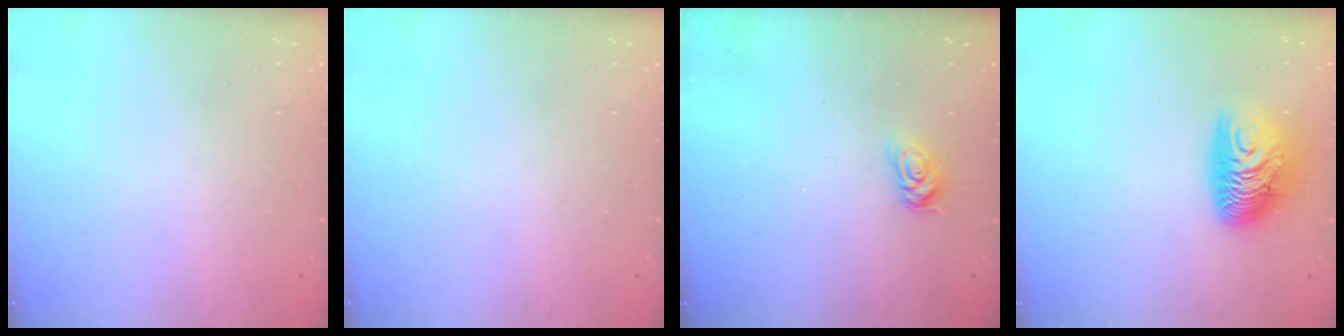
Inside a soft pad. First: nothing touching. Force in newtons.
{"total": 0.0}
{"total": 5.7, "press": 5.7, "slide": 0.6}
{"total": 11.1, "press": 11.1, "slide": 0.8}